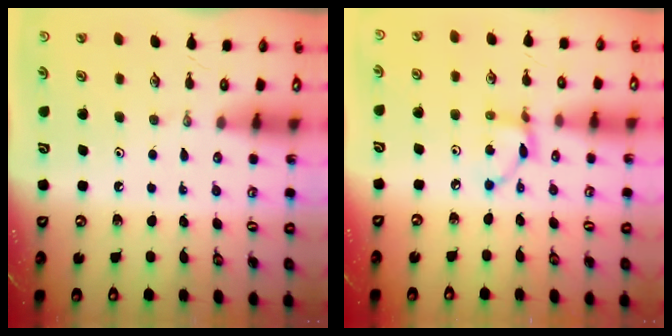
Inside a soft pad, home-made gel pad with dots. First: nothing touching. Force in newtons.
{"total": 5.2, "press": 5.2, "slide": 0.2}